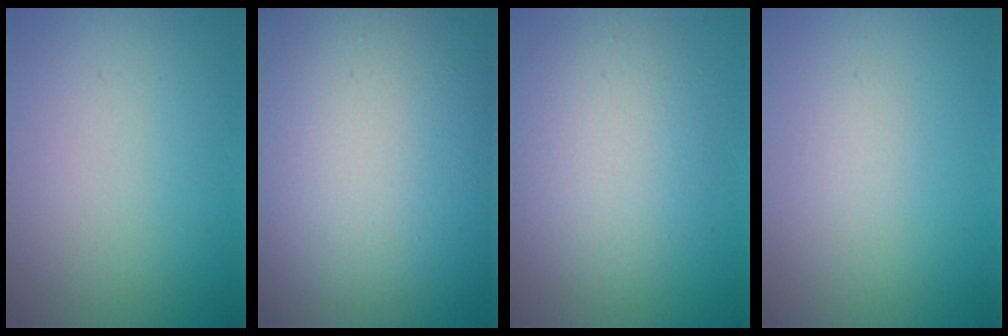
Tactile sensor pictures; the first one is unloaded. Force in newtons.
{"total": 21.2, "press": 21.2, "slide": 1.7}
{"total": 5.1, "press": 5.1, "slide": 0.3}
{"total": 0.8, "press": 0.8, "slide": 0.1}